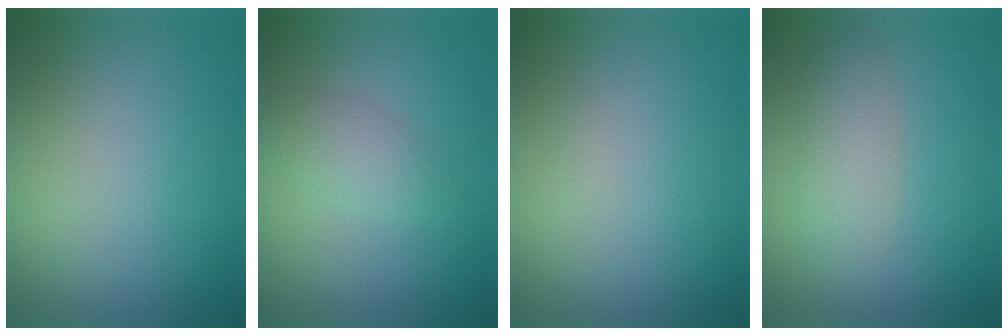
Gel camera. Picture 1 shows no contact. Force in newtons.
{"total": 2.0, "press": 2.0, "slide": 0.1}
{"total": 0.0}
{"total": 2.7, "press": 2.7, "slide": 0.2}